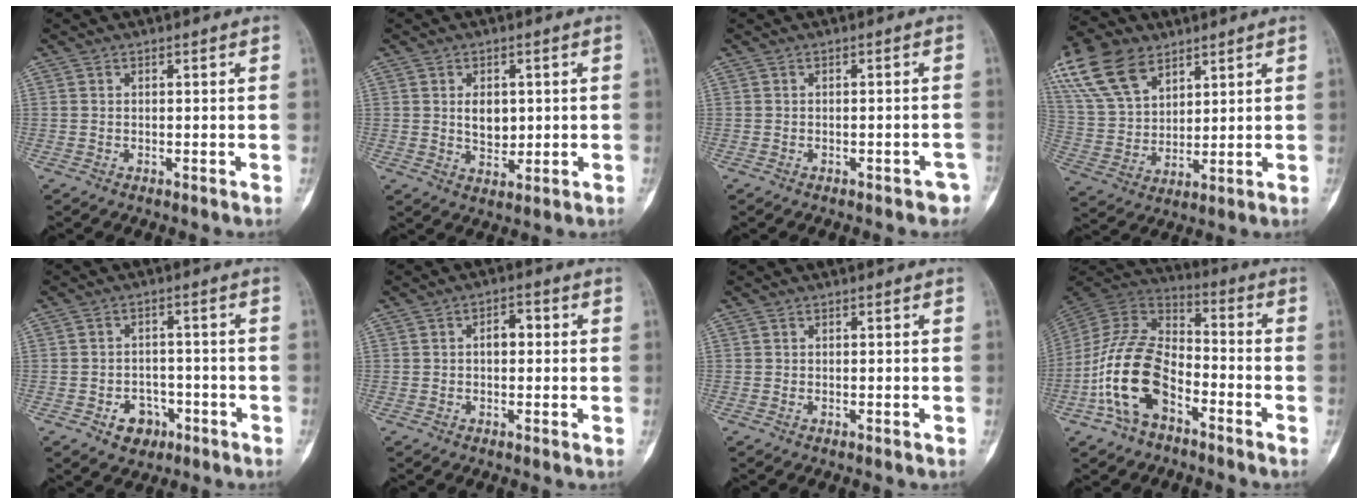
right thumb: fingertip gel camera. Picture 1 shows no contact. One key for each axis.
{"total": 5.0, "fx": 0.7, "fy": 3.3, "fz": 3.7, "tx": -0.040, "ty": -0.007, "tz": 0.017}
{"total": 3.4, "fx": -2.4, "fy": 1.5, "fz": 1.8, "tx": -0.014, "ty": 0.018, "tz": -0.022}
{"total": 16.0, "fx": 9.3, "fy": 9.5, "fz": 8.9, "tx": -0.163, "ty": -0.015, "tz": 0.183}
{"total": 5.3, "fx": -2.6, "fy": 4.1, "fz": 2.1, "tx": -0.002, "ty": 0.023, "tz": -0.032}
{"total": 3.4, "fx": 0.3, "fy": 2.1, "fz": 2.7, "tx": -0.027, "ty": 0.014, "tz": -0.001}
{"total": 0.0}
{"total": 16.7, "fx": -6.8, "fy": 9.5, "fz": 12.0, "tx": -0.227, "ty": 0.055, "tz": -0.137}